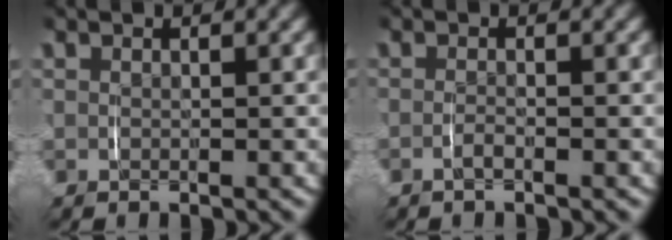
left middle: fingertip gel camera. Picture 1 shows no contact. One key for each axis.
{"total": 1.0, "fx": -0.9, "fy": -0.2, "fz": 0.4, "tx": -0.010, "ty": -0.003, "tz": -0.017}